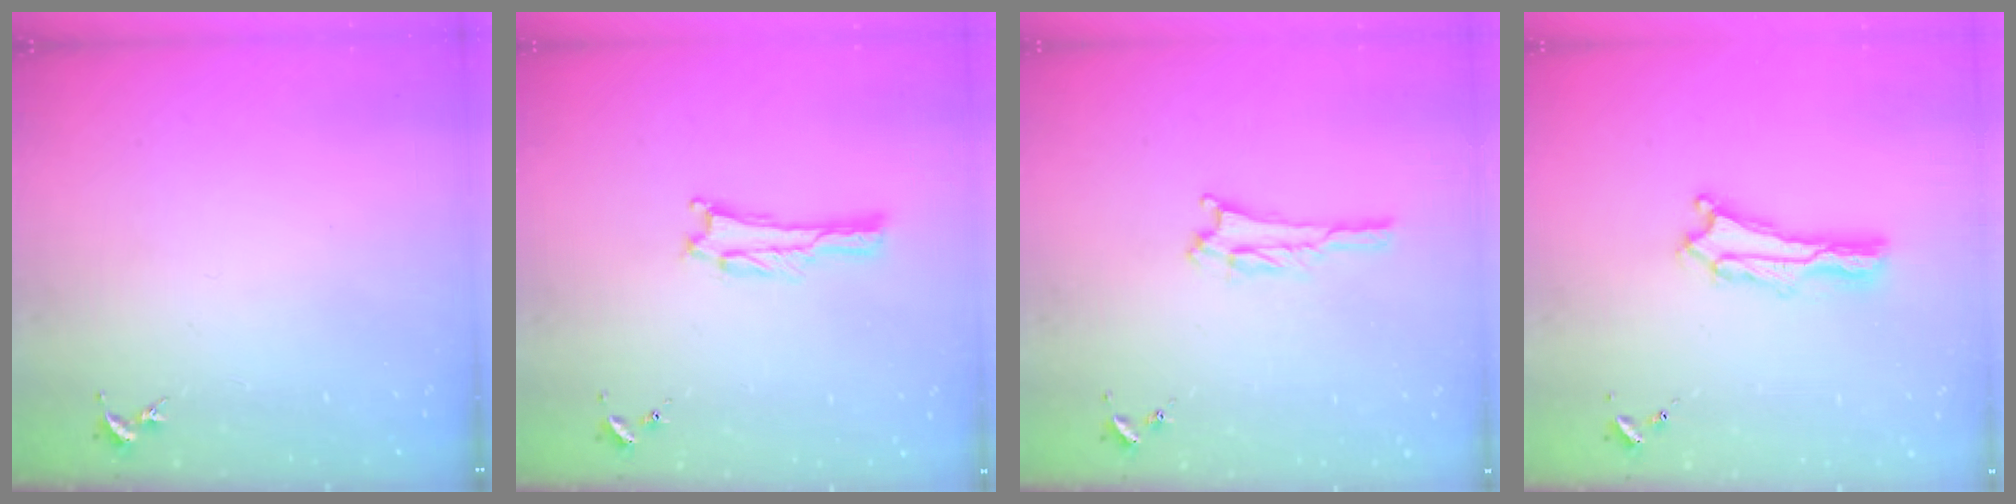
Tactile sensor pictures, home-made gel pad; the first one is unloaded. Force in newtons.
{"total": 0.9, "press": 0.9, "slide": 0.1}
{"total": 2.8, "press": 2.8, "slide": 0.3}
{"total": 2.2, "press": 2.2, "slide": 0.3}